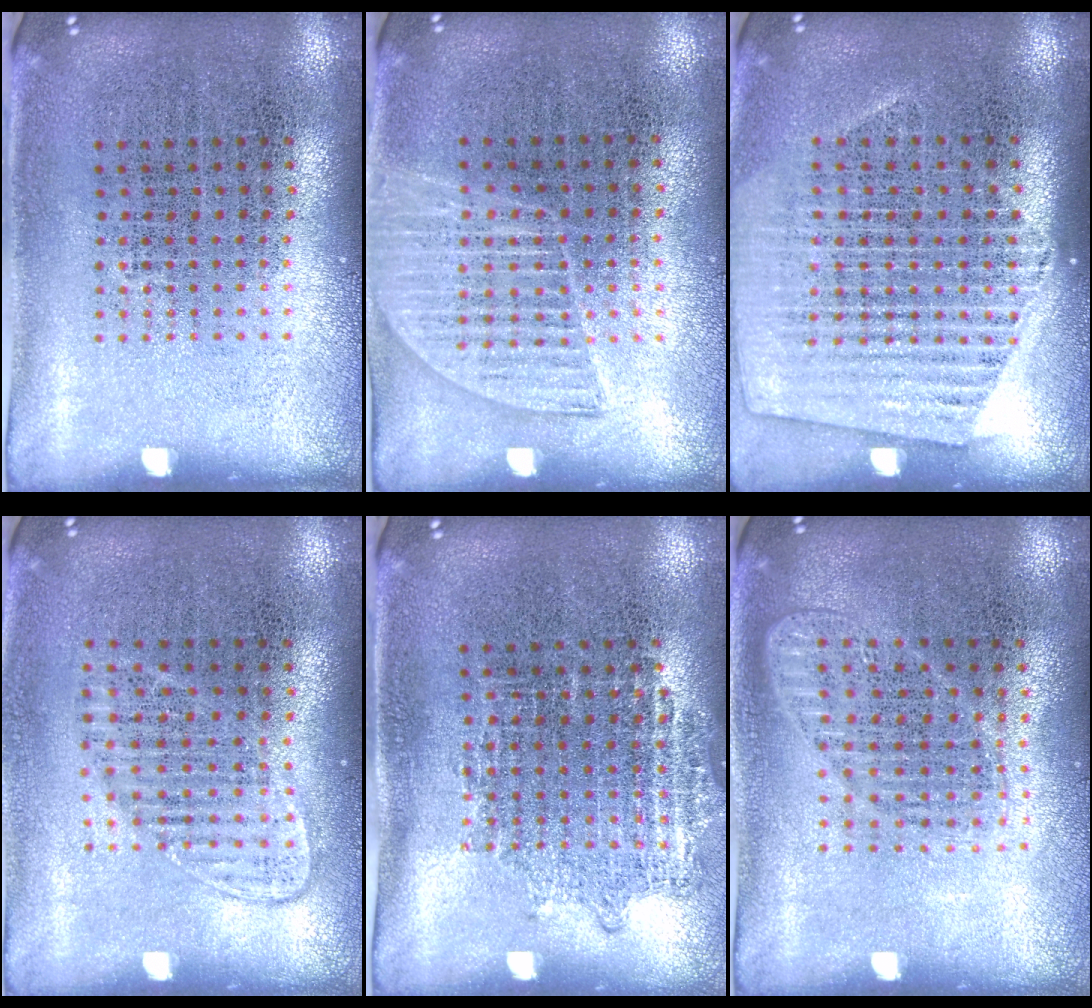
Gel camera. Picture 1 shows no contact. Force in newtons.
{"total": 1.3, "press": 1.2, "slide": 0.6}
{"total": 1.5, "press": 1.4, "slide": 0.4}
{"total": 1.2, "press": 1.1, "slide": 0.6}
{"total": 0.9, "press": 0.9, "slide": 0.2}
{"total": 1.3, "press": 1.3, "slide": 0.4}